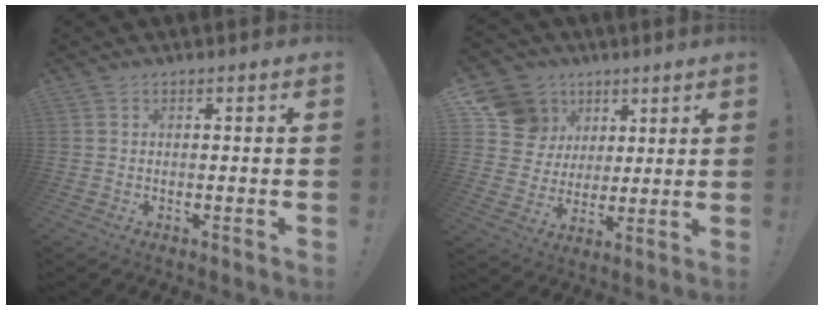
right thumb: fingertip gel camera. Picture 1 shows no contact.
{"total": 14.0, "force": [5.7, 12.1, 4.1], "torque": [-0.064, -0.018, 0.128]}